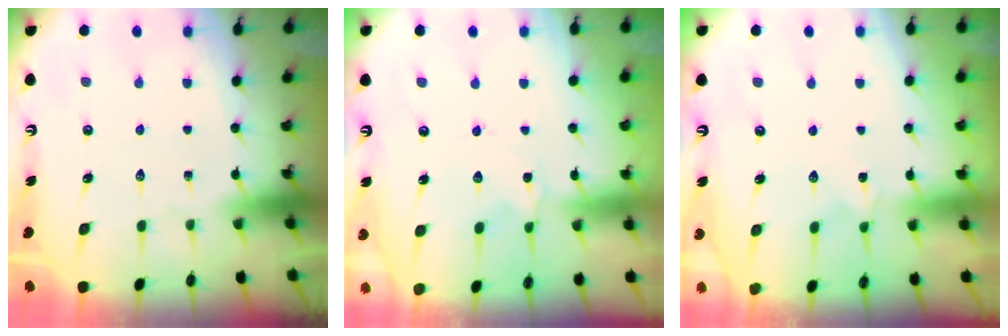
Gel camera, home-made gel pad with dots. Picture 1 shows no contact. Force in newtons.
{"total": 0.8, "press": 0.8, "slide": 0.0}
{"total": 2.5, "press": 2.5, "slide": 0.3}